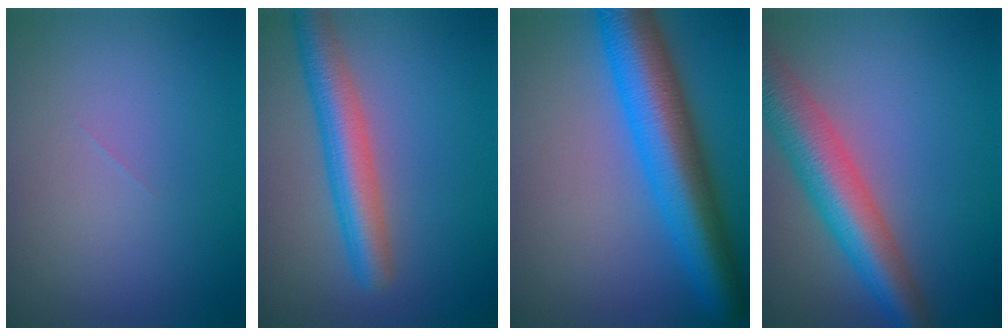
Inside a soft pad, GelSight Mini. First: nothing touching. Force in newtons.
{"total": 5.1, "press": 5.1, "slide": 0.1}
{"total": 9.7, "press": 9.7, "slide": 0.2}
{"total": 7.7, "press": 7.7, "slide": 0.3}